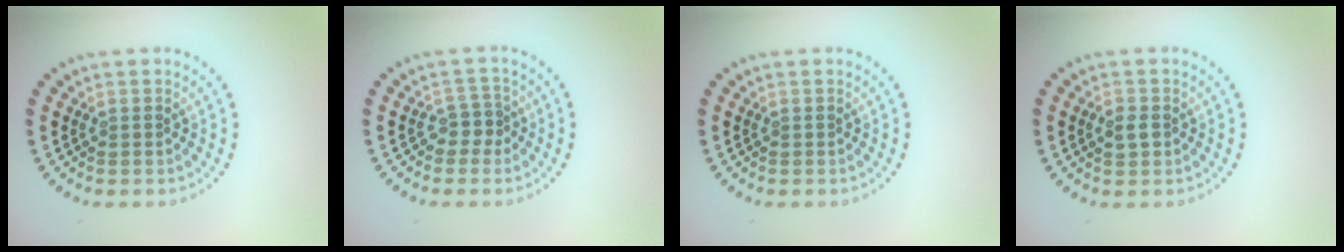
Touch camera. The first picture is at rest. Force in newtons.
{"total": 1.6, "press": 1.2, "slide": 1.0}
{"total": 0.0}
{"total": 1.4, "press": 1.4, "slide": 0.3}